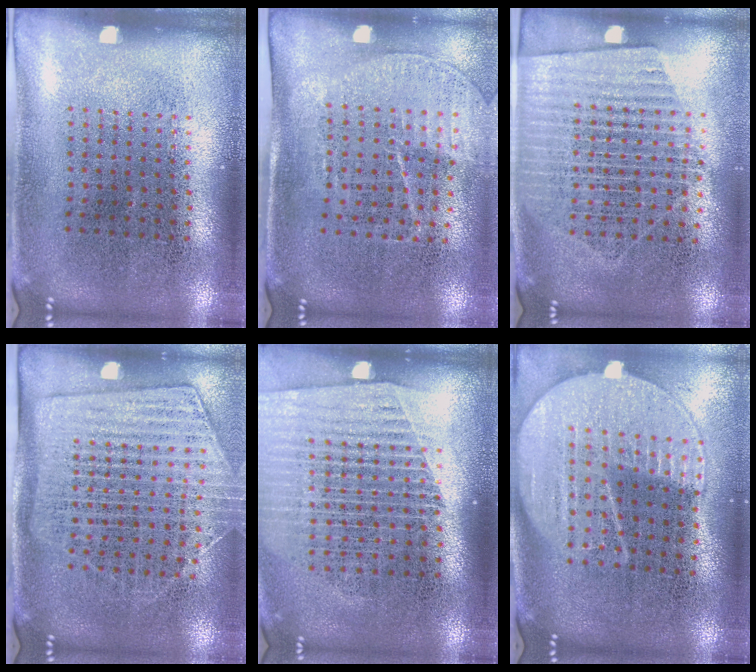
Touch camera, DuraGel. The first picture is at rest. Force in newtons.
{"total": 1.5, "press": 1.3, "slide": 0.8}
{"total": 1.6, "press": 1.4, "slide": 0.8}
{"total": 1.8, "press": 1.5, "slide": 1.1}
{"total": 1.6, "press": 1.5, "slide": 0.5}
{"total": 2.0, "press": 1.7, "slide": 1.0}